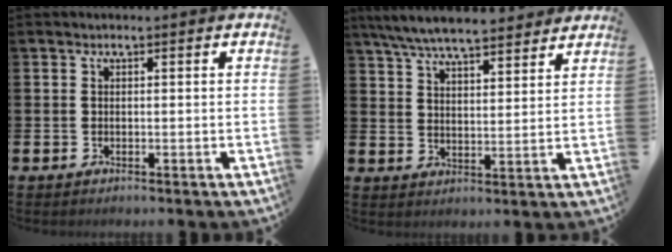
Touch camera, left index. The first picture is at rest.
{"total": 7.3, "force": [6.9, 1.0, 2.1], "torque": [-0.059, -0.034, 0.125]}